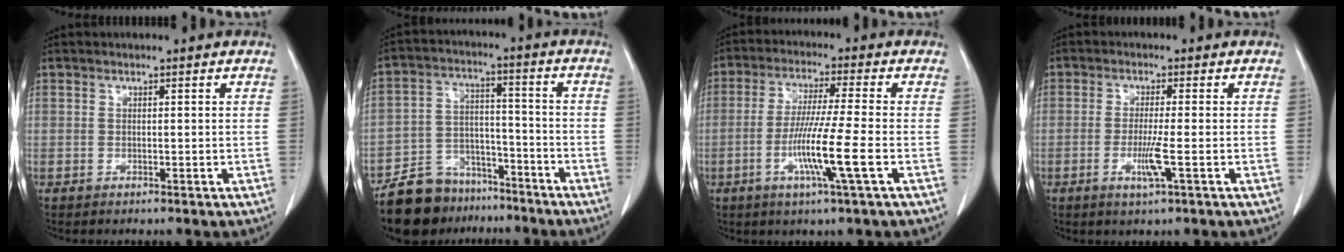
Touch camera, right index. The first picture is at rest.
{"total": 11.9, "force": [-9.7, 6.2, 3.0], "torque": [-0.057, 0.027, -0.162]}
{"total": 9.5, "force": [-3.0, -1.1, 8.9], "torque": [-0.171, -0.017, -0.058]}
{"total": 4.1, "force": [-1.3, -0.3, 3.9], "torque": [-0.078, -0.009, -0.024]}